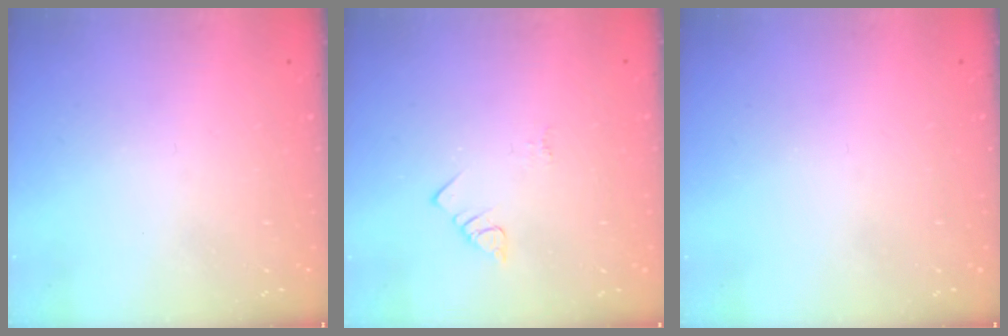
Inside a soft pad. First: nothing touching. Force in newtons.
{"total": 2.1, "press": 2.1, "slide": 0.4}
{"total": 0.0}